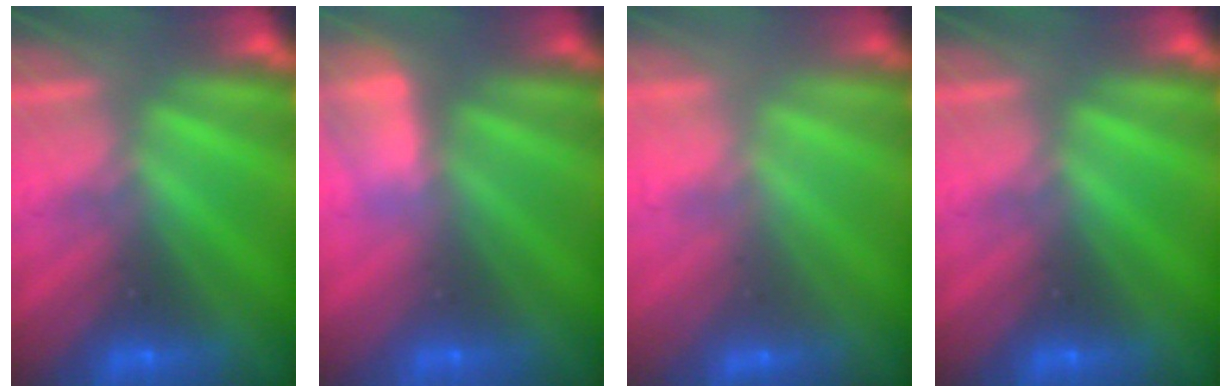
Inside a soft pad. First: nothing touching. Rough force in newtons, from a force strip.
{"total": 2.9}
{"total": 2.1}
{"total": 0.0}